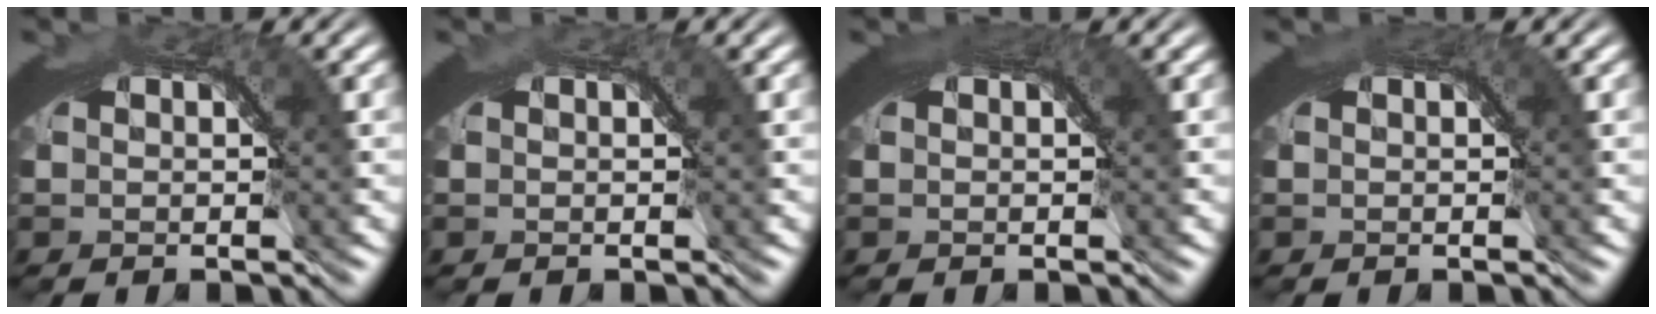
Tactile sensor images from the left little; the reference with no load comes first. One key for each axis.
{"total": 0.6, "fx": -0.1, "fy": -0.1, "fz": -0.6, "tx": 0.008, "ty": -0.002, "tz": -0.001}
{"total": 1.4, "fx": 0.8, "fy": 0.3, "fz": 1.1, "tx": -0.010, "ty": 0.002, "tz": 0.010}
{"total": 0.7, "fx": 0.4, "fy": 0.2, "fz": 0.6, "tx": -0.005, "ty": 0.000, "tz": 0.005}